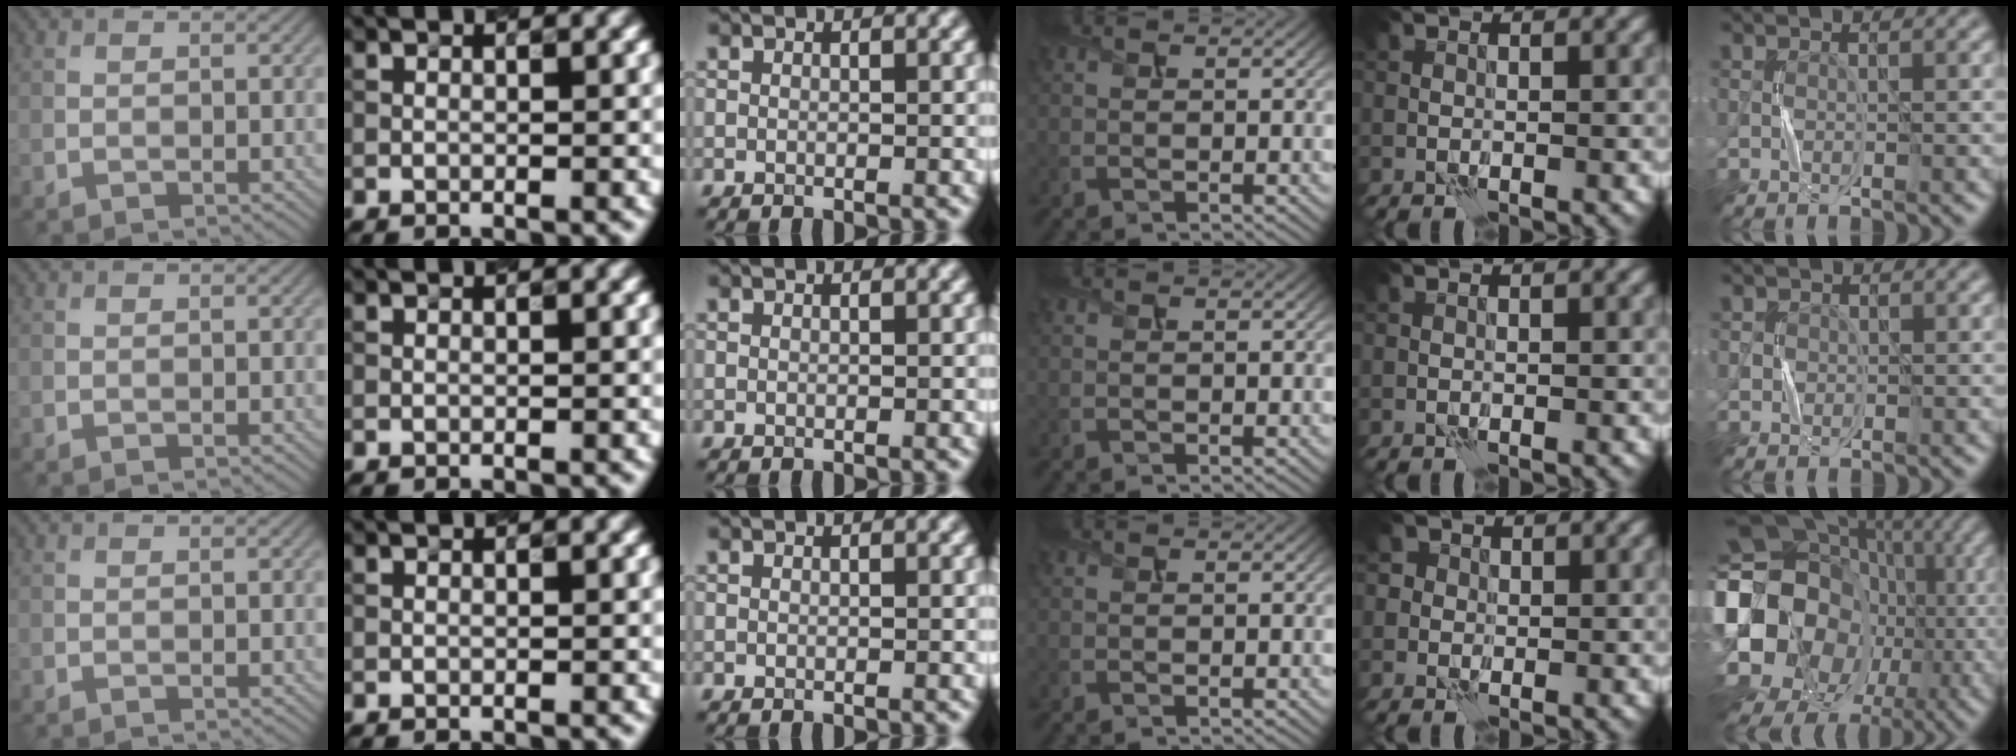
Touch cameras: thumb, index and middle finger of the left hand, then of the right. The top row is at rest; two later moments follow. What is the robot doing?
{"motion": "press", "object": "button"}